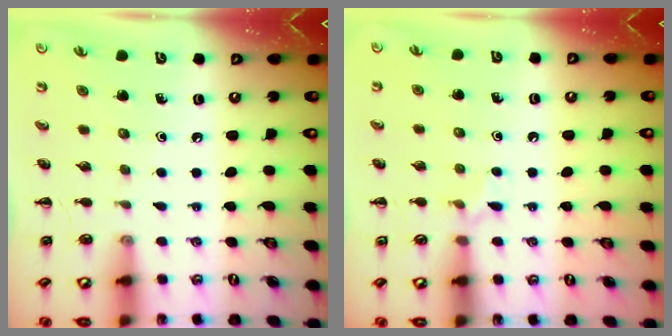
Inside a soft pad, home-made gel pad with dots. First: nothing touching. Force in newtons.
{"total": 5.6, "press": 5.3, "slide": 1.8}